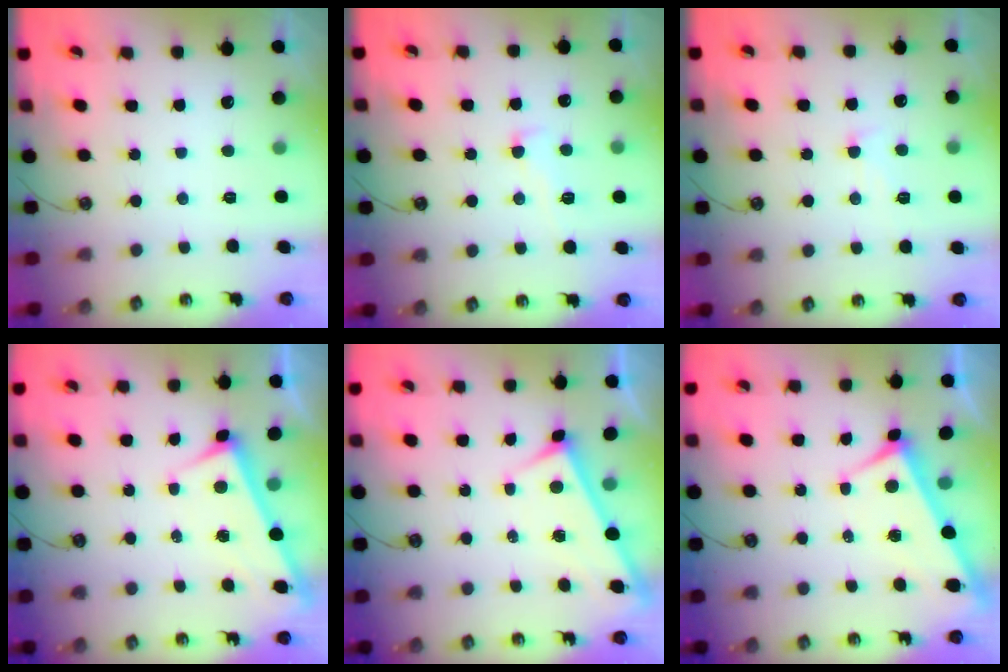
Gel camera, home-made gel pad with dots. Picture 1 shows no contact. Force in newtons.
{"total": 1.2, "press": 0.9, "slide": 0.8}
{"total": 2.6, "press": 2.5, "slide": 0.6}
{"total": 2.9, "press": 2.9, "slide": 0.2}
{"total": 3.0, "press": 3.0, "slide": 0.1}
{"total": 3.8, "press": 3.8, "slide": 0.4}